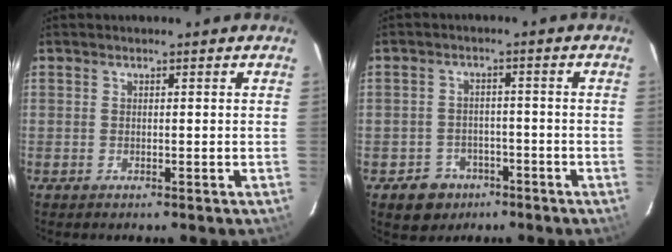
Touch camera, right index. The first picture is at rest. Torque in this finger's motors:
{"motor_torque": [-0.14, 0.01, -0.24, -0.17]}